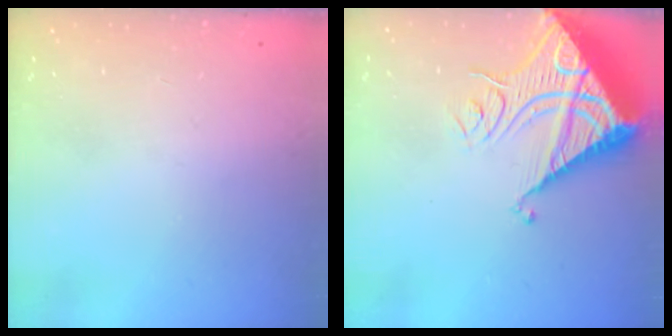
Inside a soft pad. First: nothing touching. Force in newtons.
{"total": 13.7, "press": 13.7, "slide": 1.3}